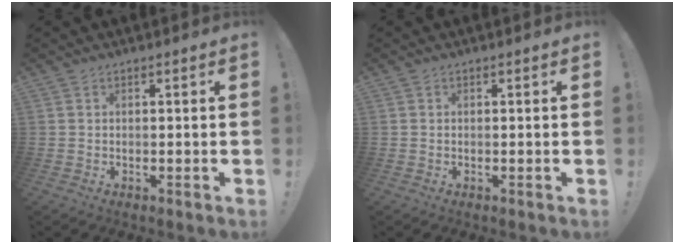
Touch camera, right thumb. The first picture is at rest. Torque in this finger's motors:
{"motor_torque": [0.15, 0.03, 0.12, -0.04, -0.02]}